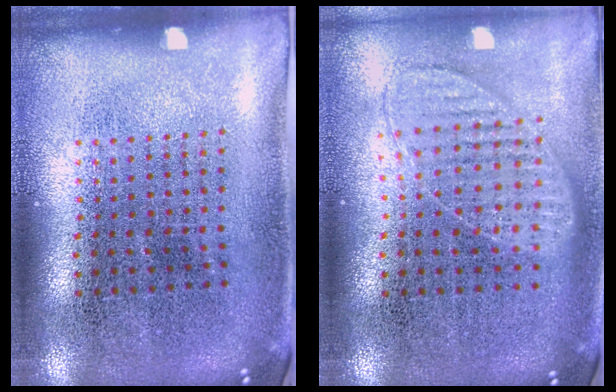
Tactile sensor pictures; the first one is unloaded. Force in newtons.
{"total": 0.9, "press": 0.9, "slide": 0.1}